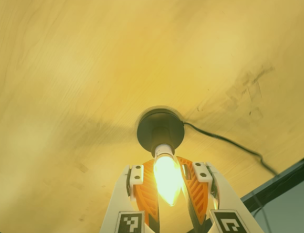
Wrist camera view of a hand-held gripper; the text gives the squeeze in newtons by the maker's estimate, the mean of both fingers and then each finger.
{"total": 14.7, "left": 13.4, "right": 15.9}